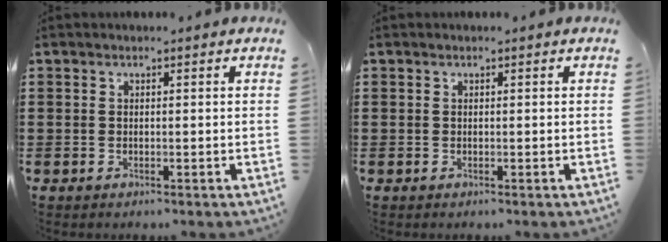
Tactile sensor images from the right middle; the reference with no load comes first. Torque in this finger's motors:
{"motor_torque": [0.00, 0.00, 0.00, 0.00]}